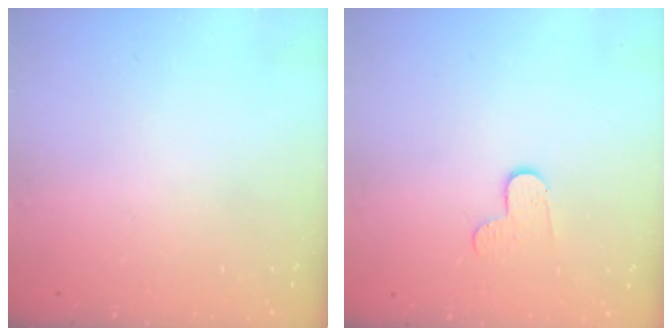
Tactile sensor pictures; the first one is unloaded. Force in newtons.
{"total": 5.5, "press": 5.5, "slide": 0.5}